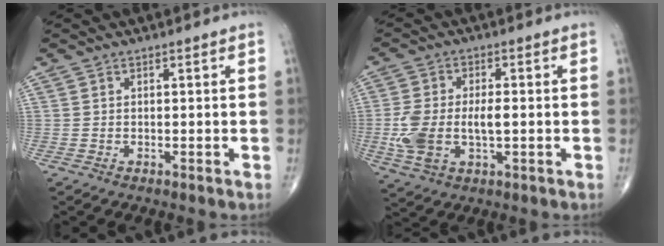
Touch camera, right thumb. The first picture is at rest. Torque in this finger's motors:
{"motor_torque": [1.46, 1.77, 1.11, -0.12, 0.09]}